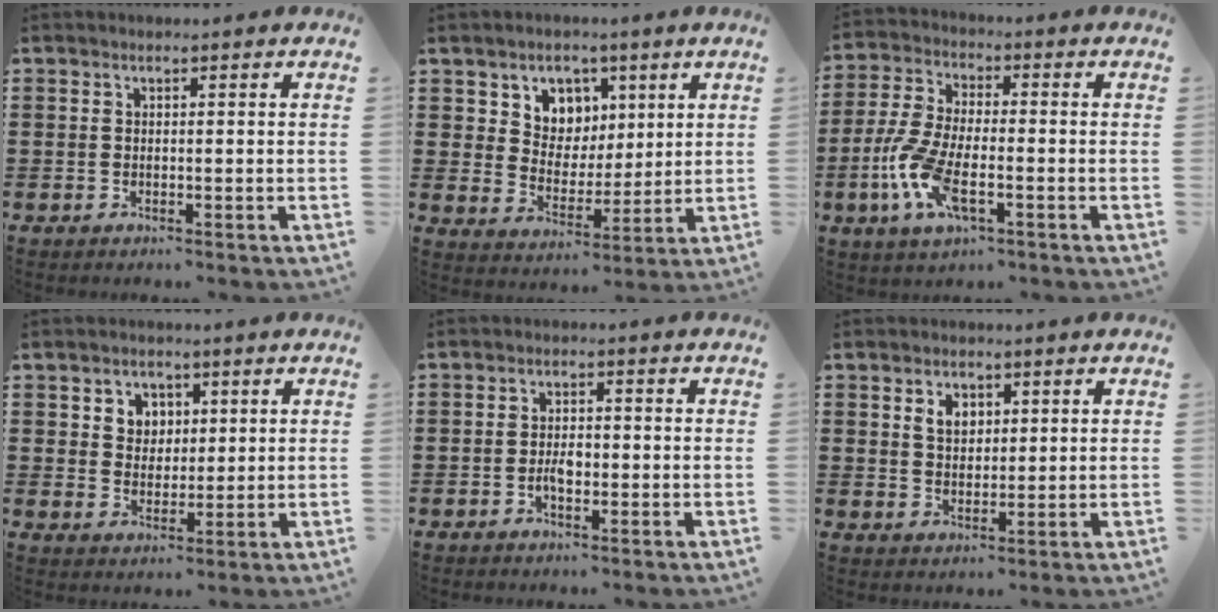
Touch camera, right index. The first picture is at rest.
{"total": 6.0, "force": [3.2, 5.1, 0.3], "torque": [-0.036, -0.012, 0.056]}
{"total": 8.8, "force": [-3.4, 3.4, 7.4], "torque": [-0.184, -0.015, -0.069]}
{"total": 3.9, "force": [1.8, 3.4, 0.6], "torque": [-0.021, 0.010, 0.029]}
{"total": 2.6, "force": [-0.7, 1.2, 2.2], "torque": [-0.042, 0.004, -0.013]}
{"total": 3.5, "force": [1.7, 2.5, 1.8], "torque": [-0.044, 0.010, 0.030]}